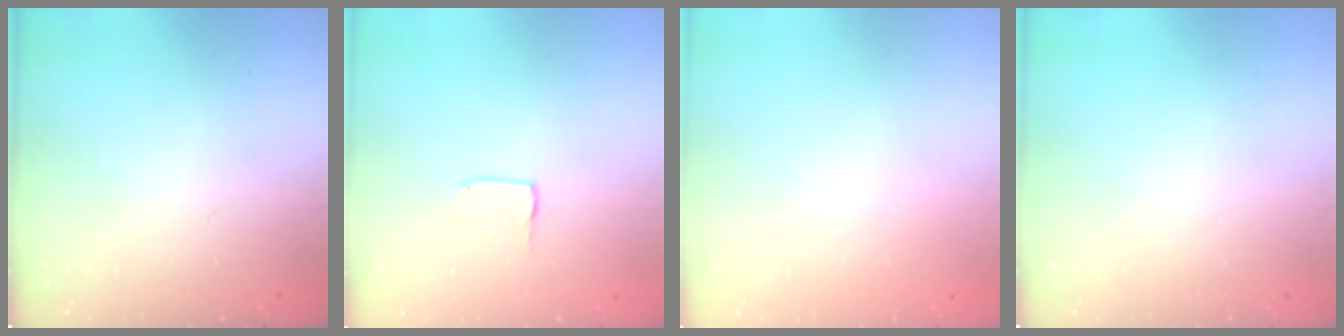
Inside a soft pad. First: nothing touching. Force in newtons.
{"total": 2.0, "press": 2.0, "slide": 0.0}
{"total": 0.0}
{"total": 0.0}